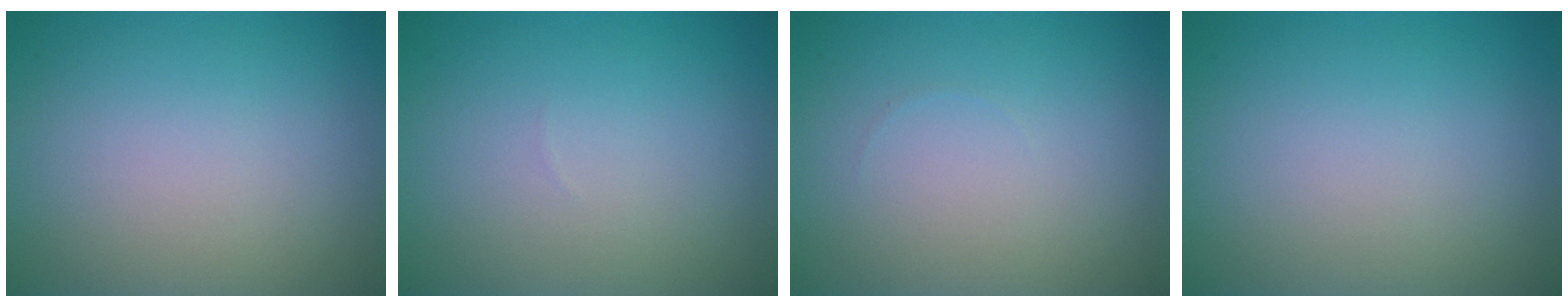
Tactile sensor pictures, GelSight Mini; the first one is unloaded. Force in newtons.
{"total": 0.0}
{"total": 0.0}
{"total": 0.0}